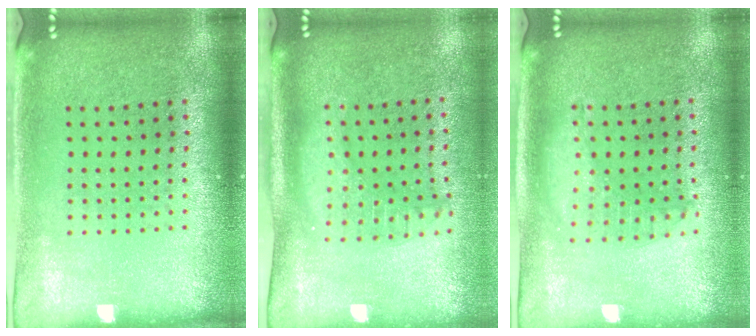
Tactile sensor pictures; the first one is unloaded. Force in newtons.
{"total": 1.9, "press": 1.5, "slide": 1.1}
{"total": 1.2, "press": 1.2, "slide": 0.3}